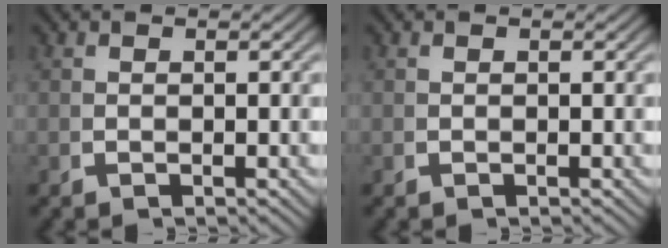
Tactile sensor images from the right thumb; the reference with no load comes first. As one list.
[{"total": 0.0}]